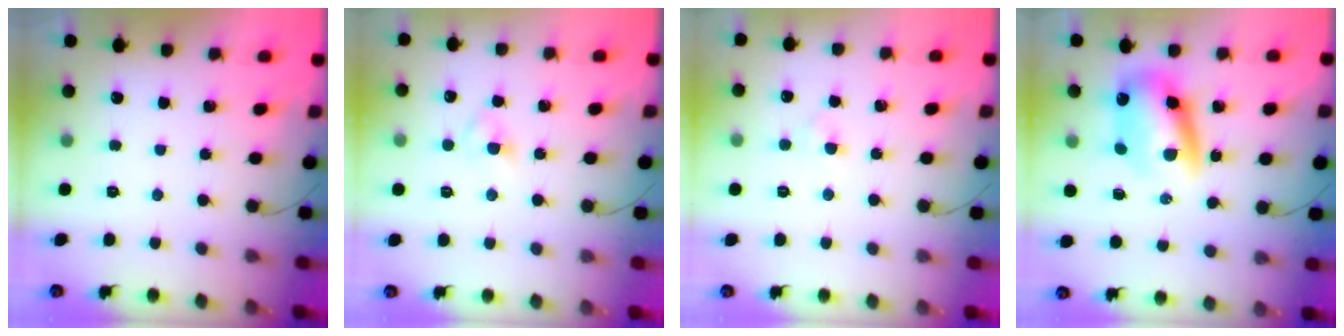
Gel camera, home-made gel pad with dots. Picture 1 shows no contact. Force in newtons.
{"total": 2.8, "press": 2.7, "slide": 0.9}
{"total": 2.8, "press": 2.6, "slide": 1.0}
{"total": 8.5, "press": 8.4, "slide": 1.6}